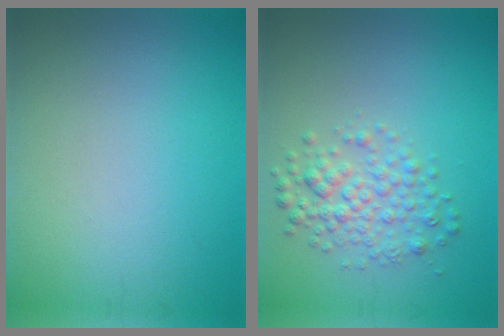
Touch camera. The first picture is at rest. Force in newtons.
{"total": 3.2, "press": 3.2, "slide": 0.1}